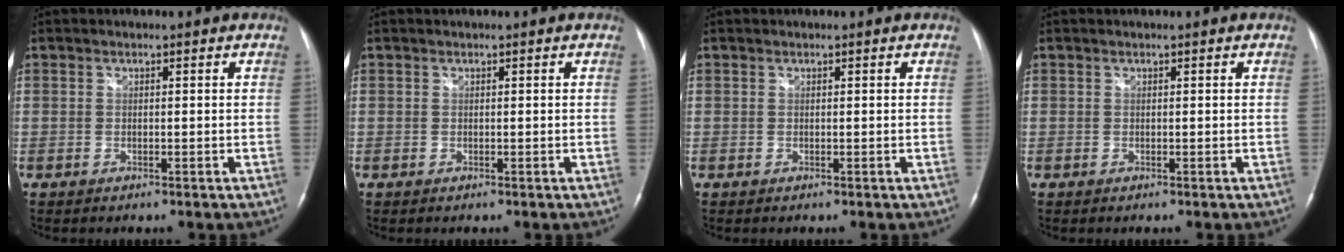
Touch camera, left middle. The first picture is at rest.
{"total": 0.0}
{"total": 0.0}
{"total": 0.0}